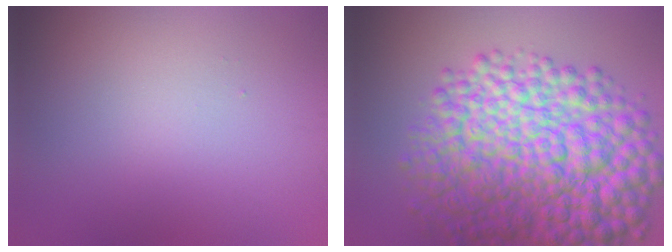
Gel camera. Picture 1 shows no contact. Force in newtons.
{"total": 13.2, "press": 13.2, "slide": 0.2}